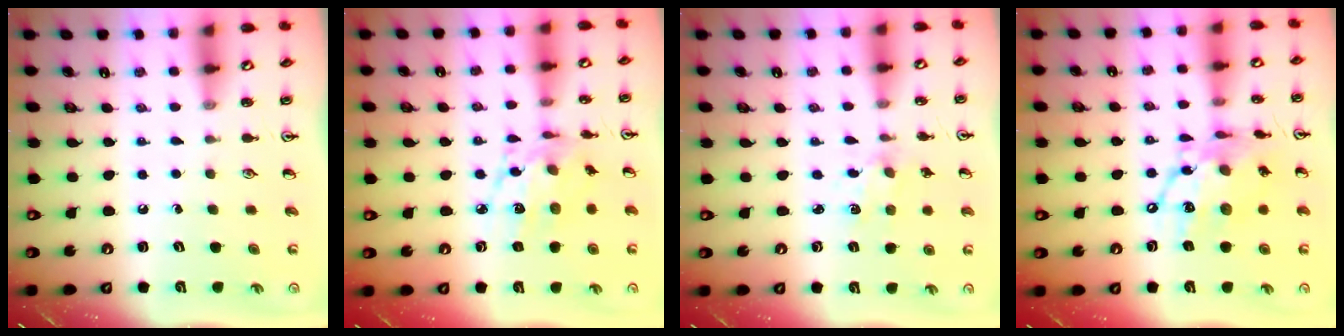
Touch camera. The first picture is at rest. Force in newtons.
{"total": 11.6, "press": 11.5, "slide": 0.8}
{"total": 1.8, "press": 1.7, "slide": 0.5}
{"total": 14.9, "press": 14.9, "slide": 0.9}